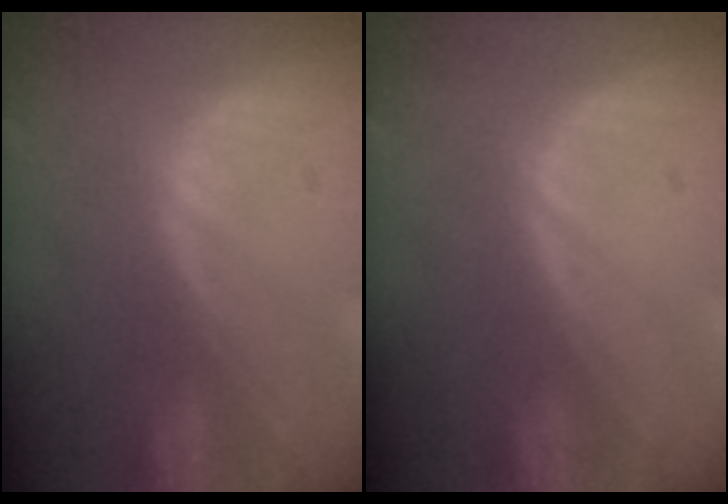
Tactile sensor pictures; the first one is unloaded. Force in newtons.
{"total": 0.0}